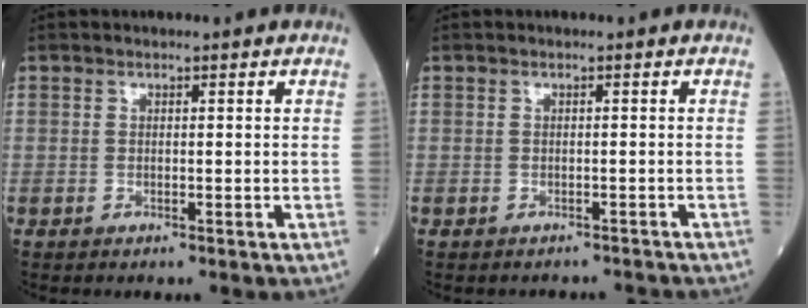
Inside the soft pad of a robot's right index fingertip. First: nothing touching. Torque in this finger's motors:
{"motor_torque": [-0.02, -0.01, -0.11, -0.02]}